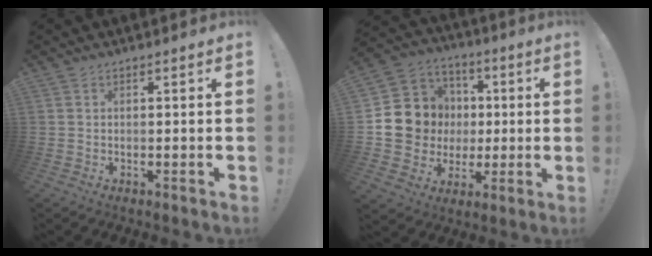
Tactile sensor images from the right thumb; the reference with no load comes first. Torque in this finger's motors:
{"motor_torque": [1.52, 2.25, 0.81, -0.57, 0.03]}